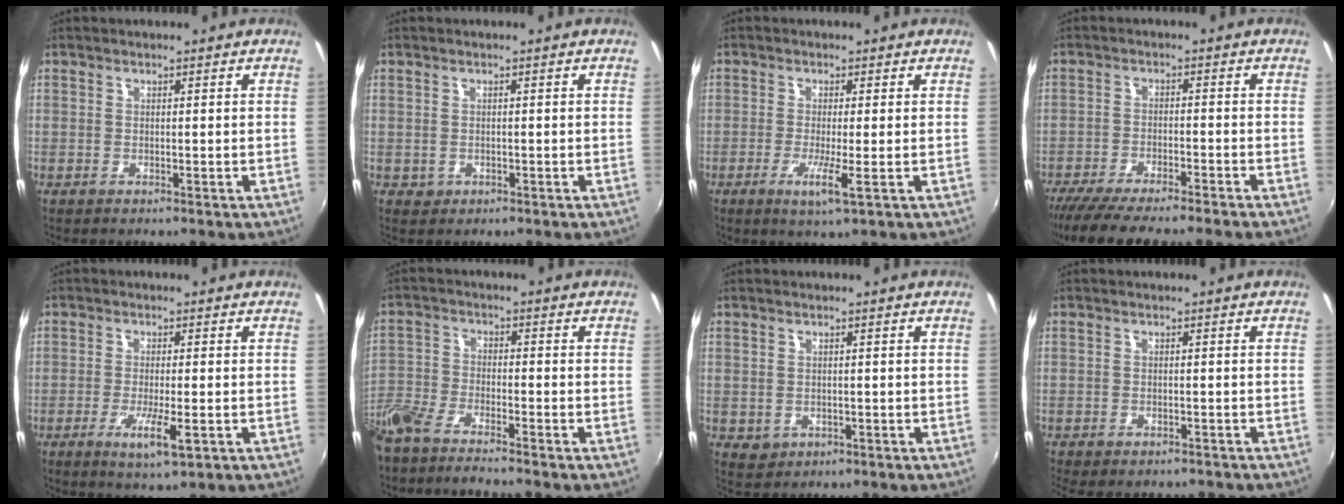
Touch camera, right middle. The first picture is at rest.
{"total": 1.1, "force": [-0.2, 1.0, 0.3], "torque": [-0.003, -0.002, -0.002]}
{"total": 4.2, "force": [-1.4, -0.4, 3.9], "torque": [-0.083, -0.015, -0.030]}
{"total": 11.7, "force": [-10.3, 0.0, 5.5], "torque": [-0.120, -0.031, -0.165]}
{"total": 5.7, "force": [-2.3, 0.8, 5.1], "torque": [-0.103, -0.017, -0.040]}
{"total": 8.9, "force": [-7.7, 1.2, 4.2], "torque": [-0.107, -0.018, -0.155]}
{"total": 2.3, "force": [-0.4, 2.1, 0.9], "torque": [-0.016, -0.003, -0.002]}
{"total": 6.2, "force": [-5.2, 1.9, 2.7], "torque": [-0.061, -0.025, -0.073]}